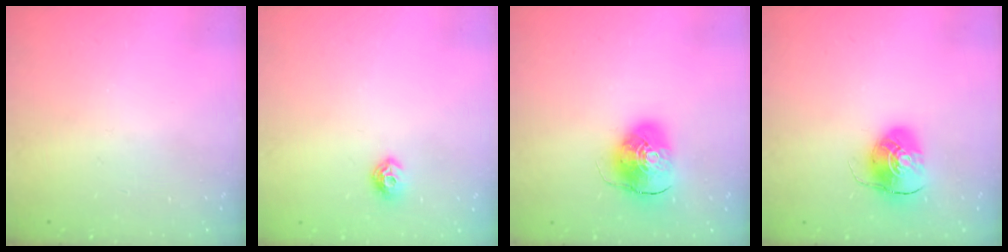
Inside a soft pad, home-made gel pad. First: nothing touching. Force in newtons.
{"total": 6.8, "press": 6.8, "slide": 0.3}
{"total": 9.7, "press": 9.6, "slide": 1.4}
{"total": 9.1, "press": 9.1, "slide": 0.5}